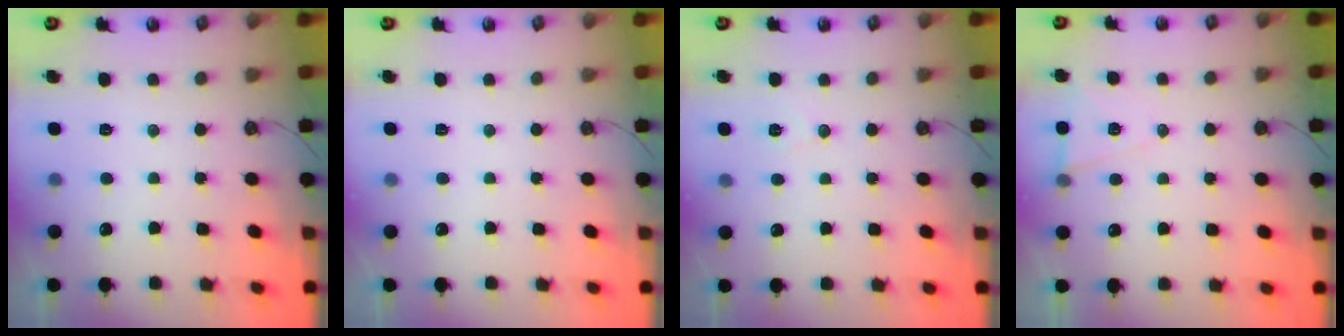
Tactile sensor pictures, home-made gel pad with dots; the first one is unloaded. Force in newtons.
{"total": 0.0}
{"total": 5.9, "press": 4.0, "slide": 4.4}
{"total": 6.9, "press": 5.3, "slide": 4.5}